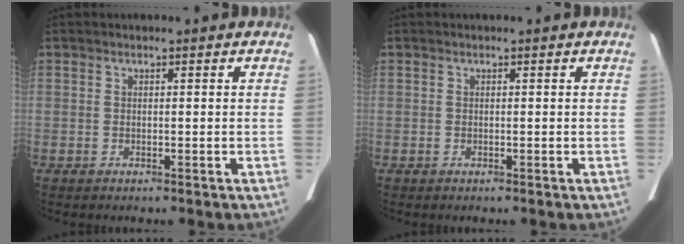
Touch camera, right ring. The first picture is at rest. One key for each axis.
{"total": 0.0}